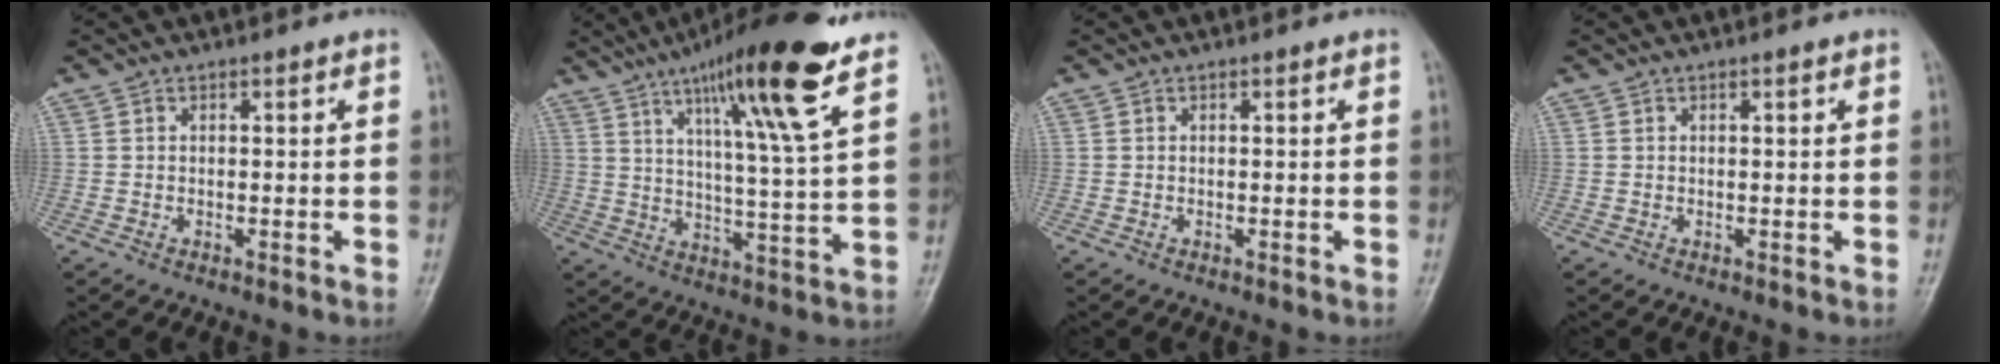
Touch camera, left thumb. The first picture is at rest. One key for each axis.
{"total": 18.1, "fx": 10.6, "fy": 1.7, "fz": 14.5, "tx": -0.223, "ty": -0.048, "tz": 0.168}
{"total": 0.0}
{"total": 0.6, "fx": 0.4, "fy": 0.2, "fz": 0.5, "tx": -0.008, "ty": -0.001, "tz": 0.005}